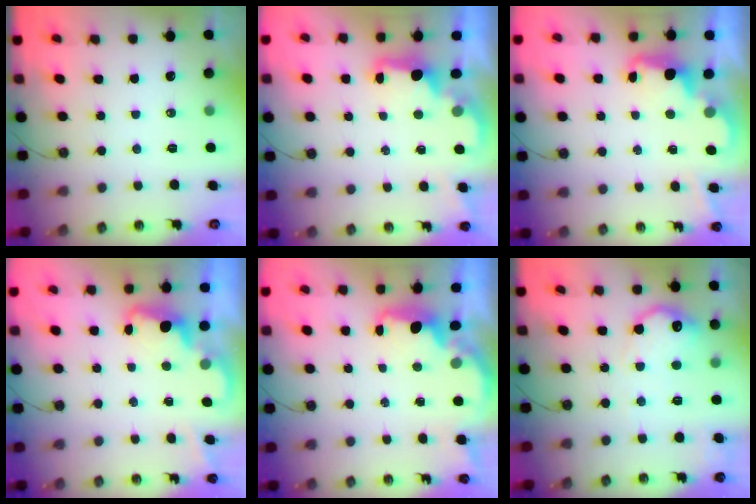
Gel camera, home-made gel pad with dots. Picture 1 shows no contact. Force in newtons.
{"total": 2.4, "press": 2.2, "slide": 0.8}
{"total": 2.3, "press": 2.3, "slide": 0.5}
{"total": 2.4, "press": 2.3, "slide": 0.5}
{"total": 2.2, "press": 2.0, "slide": 0.8}
{"total": 13.5, "press": 13.5, "slide": 0.6}